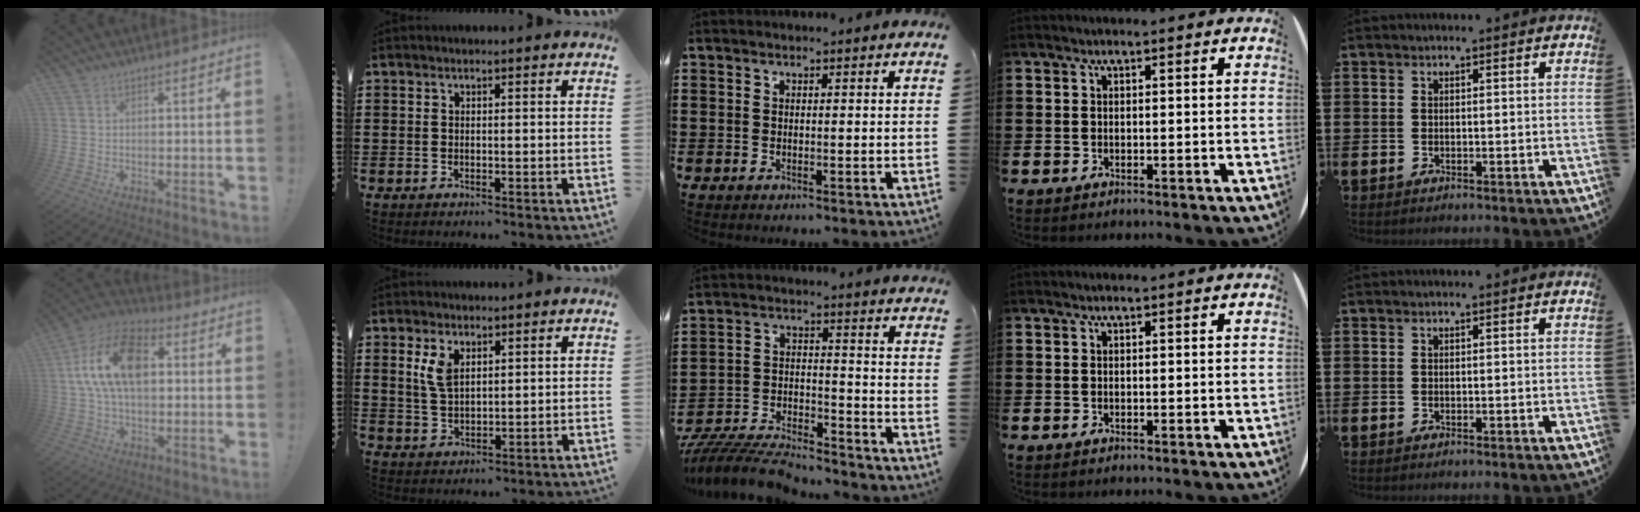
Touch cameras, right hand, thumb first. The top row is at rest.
{"thumb": {"total": 18.0, "force": [3.7, 11.1, 13.7], "torque": [-0.239, 0.009, 0.065]}, "index": {"total": 4.2, "force": [2.0, 2.2, 3.1], "torque": [-0.069, 0.006, 0.035]}, "middle": {"total": 8.6, "force": [-8.3, 1.0, 1.9], "torque": [-0.035, 0.017, -0.161]}}